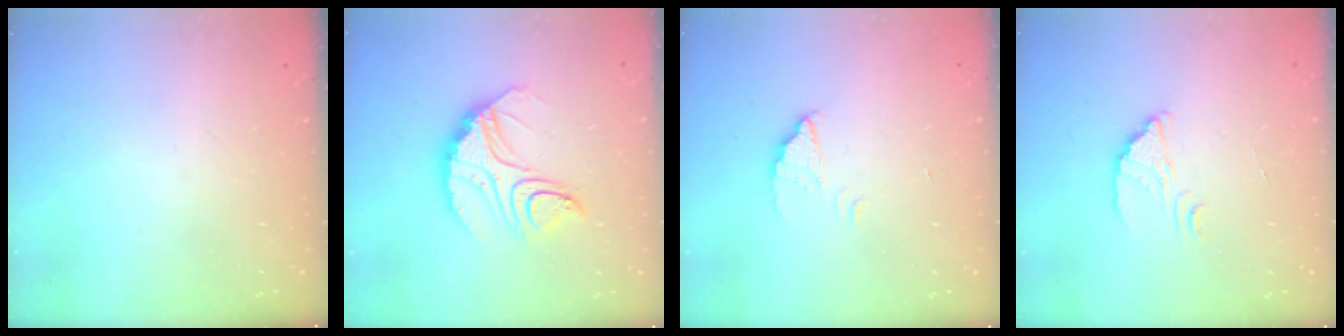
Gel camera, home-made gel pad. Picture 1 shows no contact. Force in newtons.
{"total": 12.5, "press": 12.4, "slide": 1.0}
{"total": 2.2, "press": 2.2, "slide": 0.2}
{"total": 2.6, "press": 2.6, "slide": 0.1}